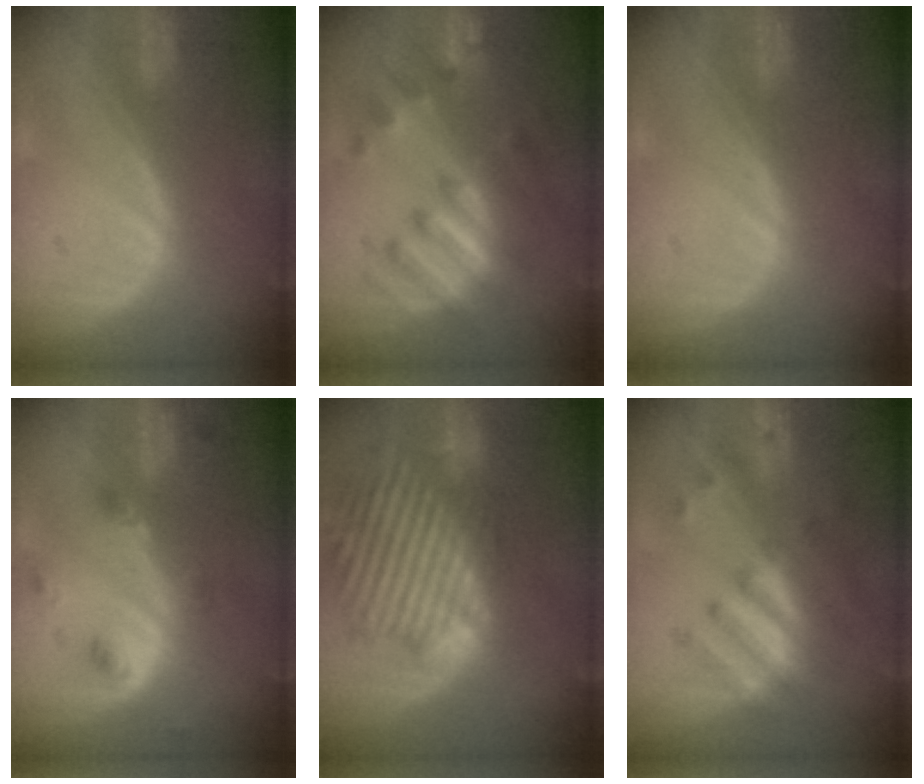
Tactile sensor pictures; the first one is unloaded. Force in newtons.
{"total": 7.7, "press": 7.7, "slide": 0.7}
{"total": 0.0}
{"total": 4.4, "press": 4.0, "slide": 1.9}
{"total": 14.6, "press": 12.5, "slide": 7.5}
{"total": 7.8, "press": 6.9, "slide": 3.6}